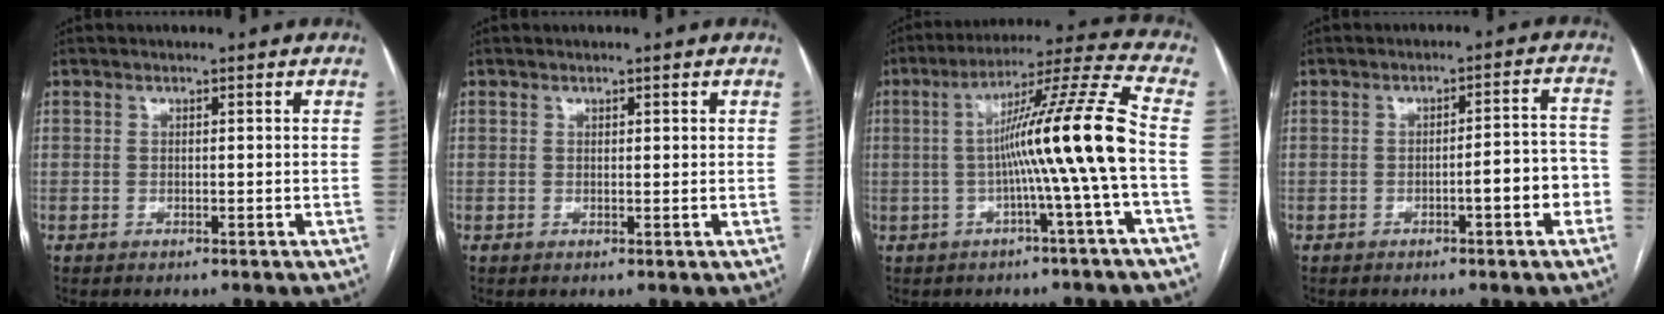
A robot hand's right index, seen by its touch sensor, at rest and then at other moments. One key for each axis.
{"total": 0.6, "fx": 0.4, "fy": 0.2, "fz": 0.5, "tx": -0.008, "ty": 0.000, "tz": 0.005}
{"total": 13.6, "fx": -1.8, "fy": -2.7, "fz": 13.2, "tx": -0.208, "ty": 0.013, "tz": -0.034}
{"total": 5.8, "fx": -2.3, "fy": 1.0, "fz": 5.3, "tx": -0.063, "ty": 0.022, "tz": -0.030}